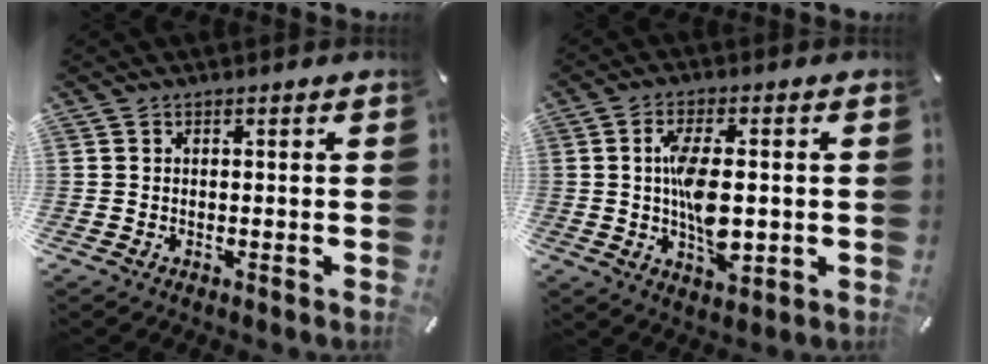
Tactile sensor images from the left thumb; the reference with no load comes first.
{"total": 10.5, "force": [-0.2, 5.0, 9.2], "torque": [-0.186, -0.004, -0.005]}